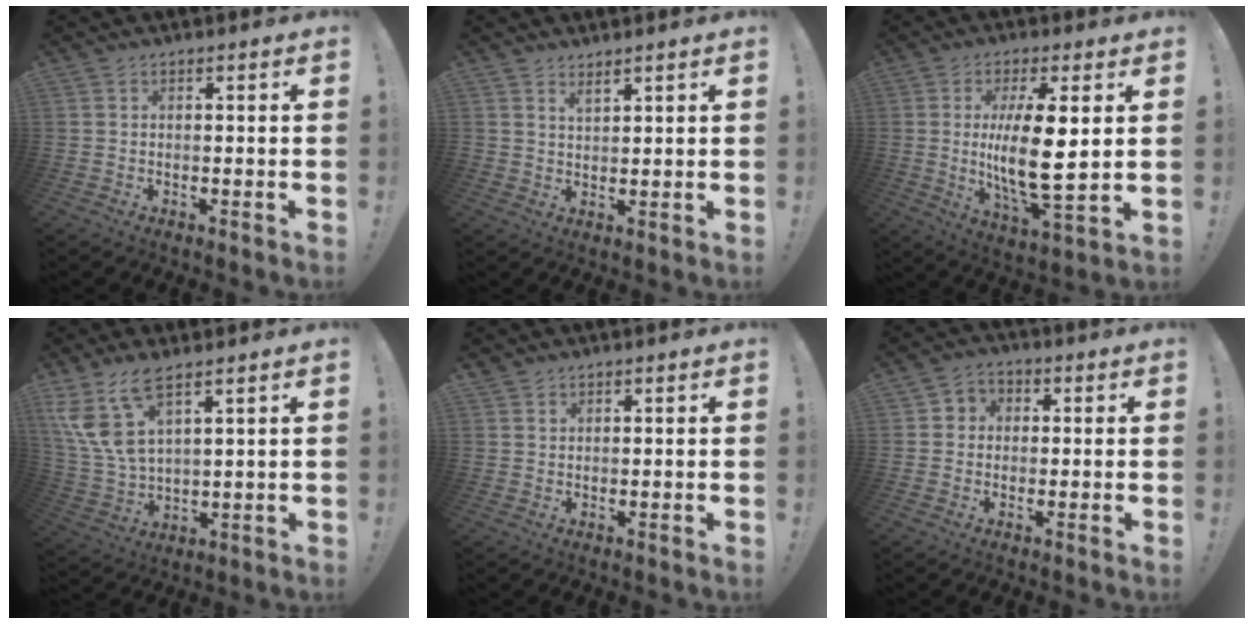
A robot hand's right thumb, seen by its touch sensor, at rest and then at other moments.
{"total": 2.5, "force": [2.2, 0.7, 0.9], "torque": [-0.005, -0.018, 0.038]}
{"total": 15.4, "force": [1.4, 4.2, 14.7], "torque": [-0.283, -0.025, 0.010]}
{"total": 12.4, "force": [7.5, 5.0, 8.5], "torque": [-0.175, -0.039, 0.141]}
{"total": 1.6, "force": [1.3, 0.9, 0.2], "torque": [0.011, -0.013, 0.020]}
{"total": 3.9, "force": [-0.8, 3.6, 1.3], "torque": [-0.012, 0.008, -0.016]}